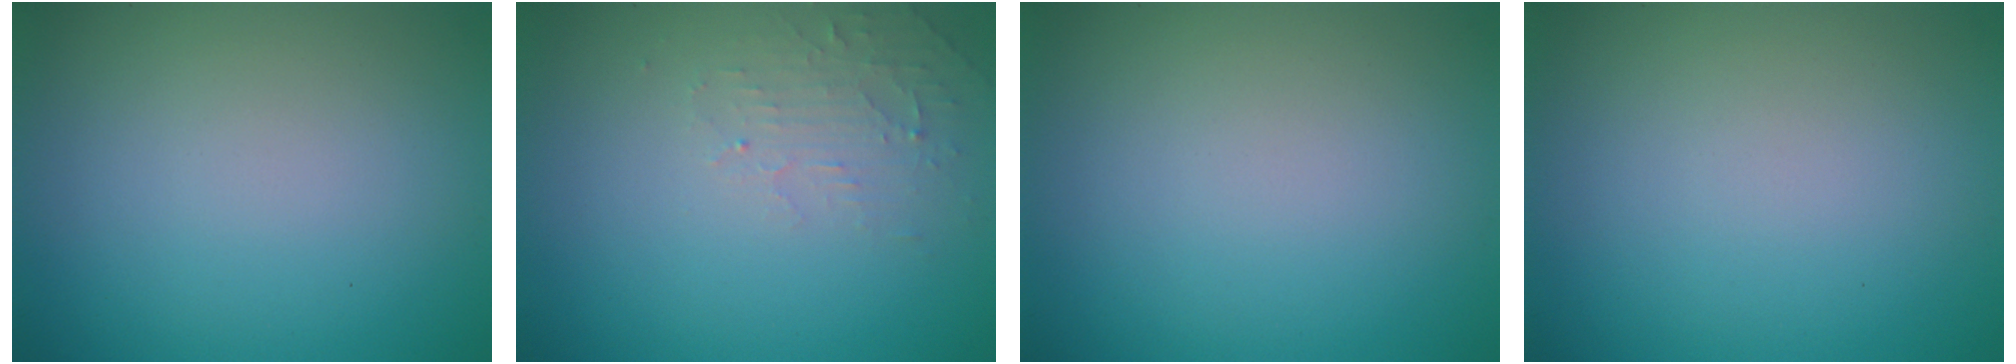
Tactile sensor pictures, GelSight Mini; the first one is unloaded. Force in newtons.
{"total": 2.0, "press": 1.9, "slide": 0.4}
{"total": 0.0}
{"total": 0.0}